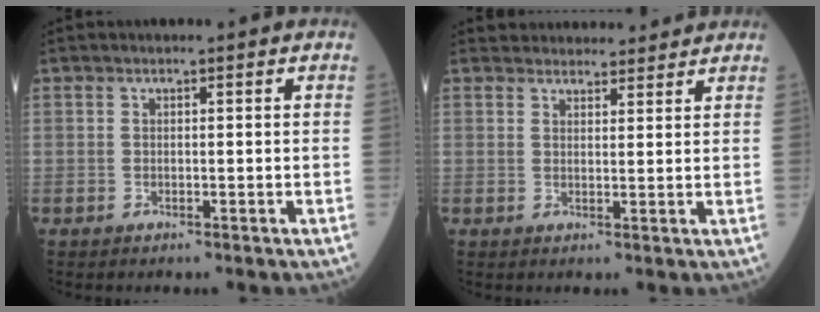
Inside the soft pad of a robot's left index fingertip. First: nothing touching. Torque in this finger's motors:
{"motor_torque": [0.24, -0.25, 0.02, -0.01]}